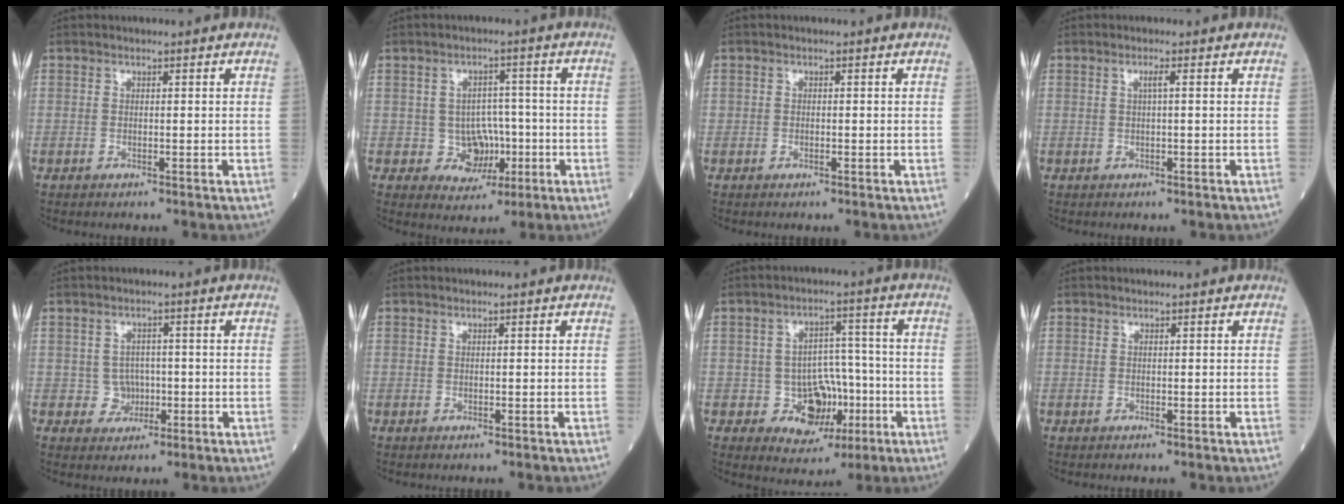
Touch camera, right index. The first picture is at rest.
{"total": 5.4, "force": [-1.2, 4.8, 2.3], "torque": [-0.022, 0.011, -0.011]}
{"total": 0.7, "force": [-0.3, 0.5, 0.4], "torque": [-0.007, 0.001, -0.005]}
{"total": 1.1, "force": [0.3, -0.1, 1.1], "torque": [-0.020, 0.002, 0.003]}
{"total": 3.0, "force": [-0.5, 2.9, 0.7], "torque": [-0.001, 0.007, -0.004]}
{"total": 0.0}
{"total": 7.8, "force": [-2.4, 6.4, 3.7], "torque": [-0.042, 0.020, -0.028]}
{"total": 0.0}